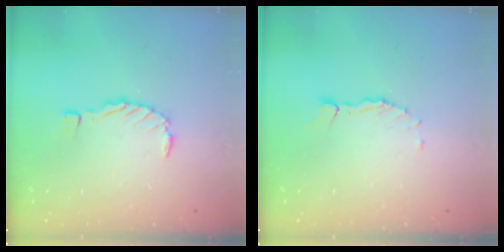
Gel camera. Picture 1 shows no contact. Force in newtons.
{"total": 2.2, "press": 2.2, "slide": 0.2}